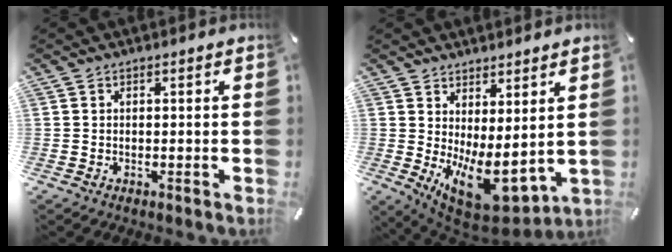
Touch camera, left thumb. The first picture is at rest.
{"total": 10.8, "force": [-0.6, 6.0, 8.9], "torque": [-0.119, -0.040, 0.007]}